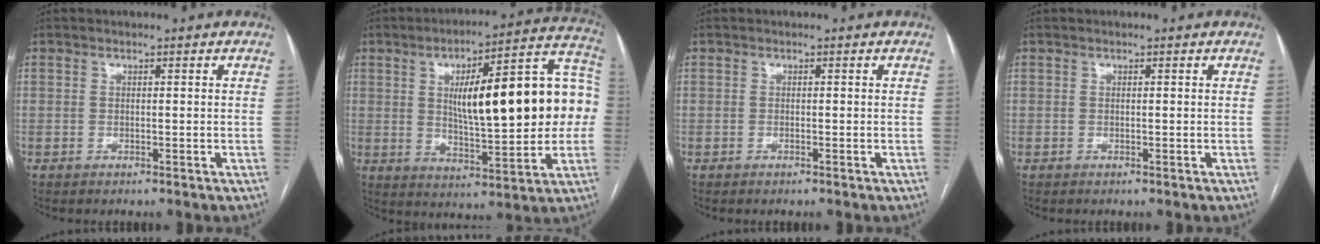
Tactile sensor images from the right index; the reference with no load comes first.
{"total": 22.9, "force": [2.3, 5.5, 22.1], "torque": [-0.298, 0.041, 0.038]}
{"total": 0.0}
{"total": 0.0}